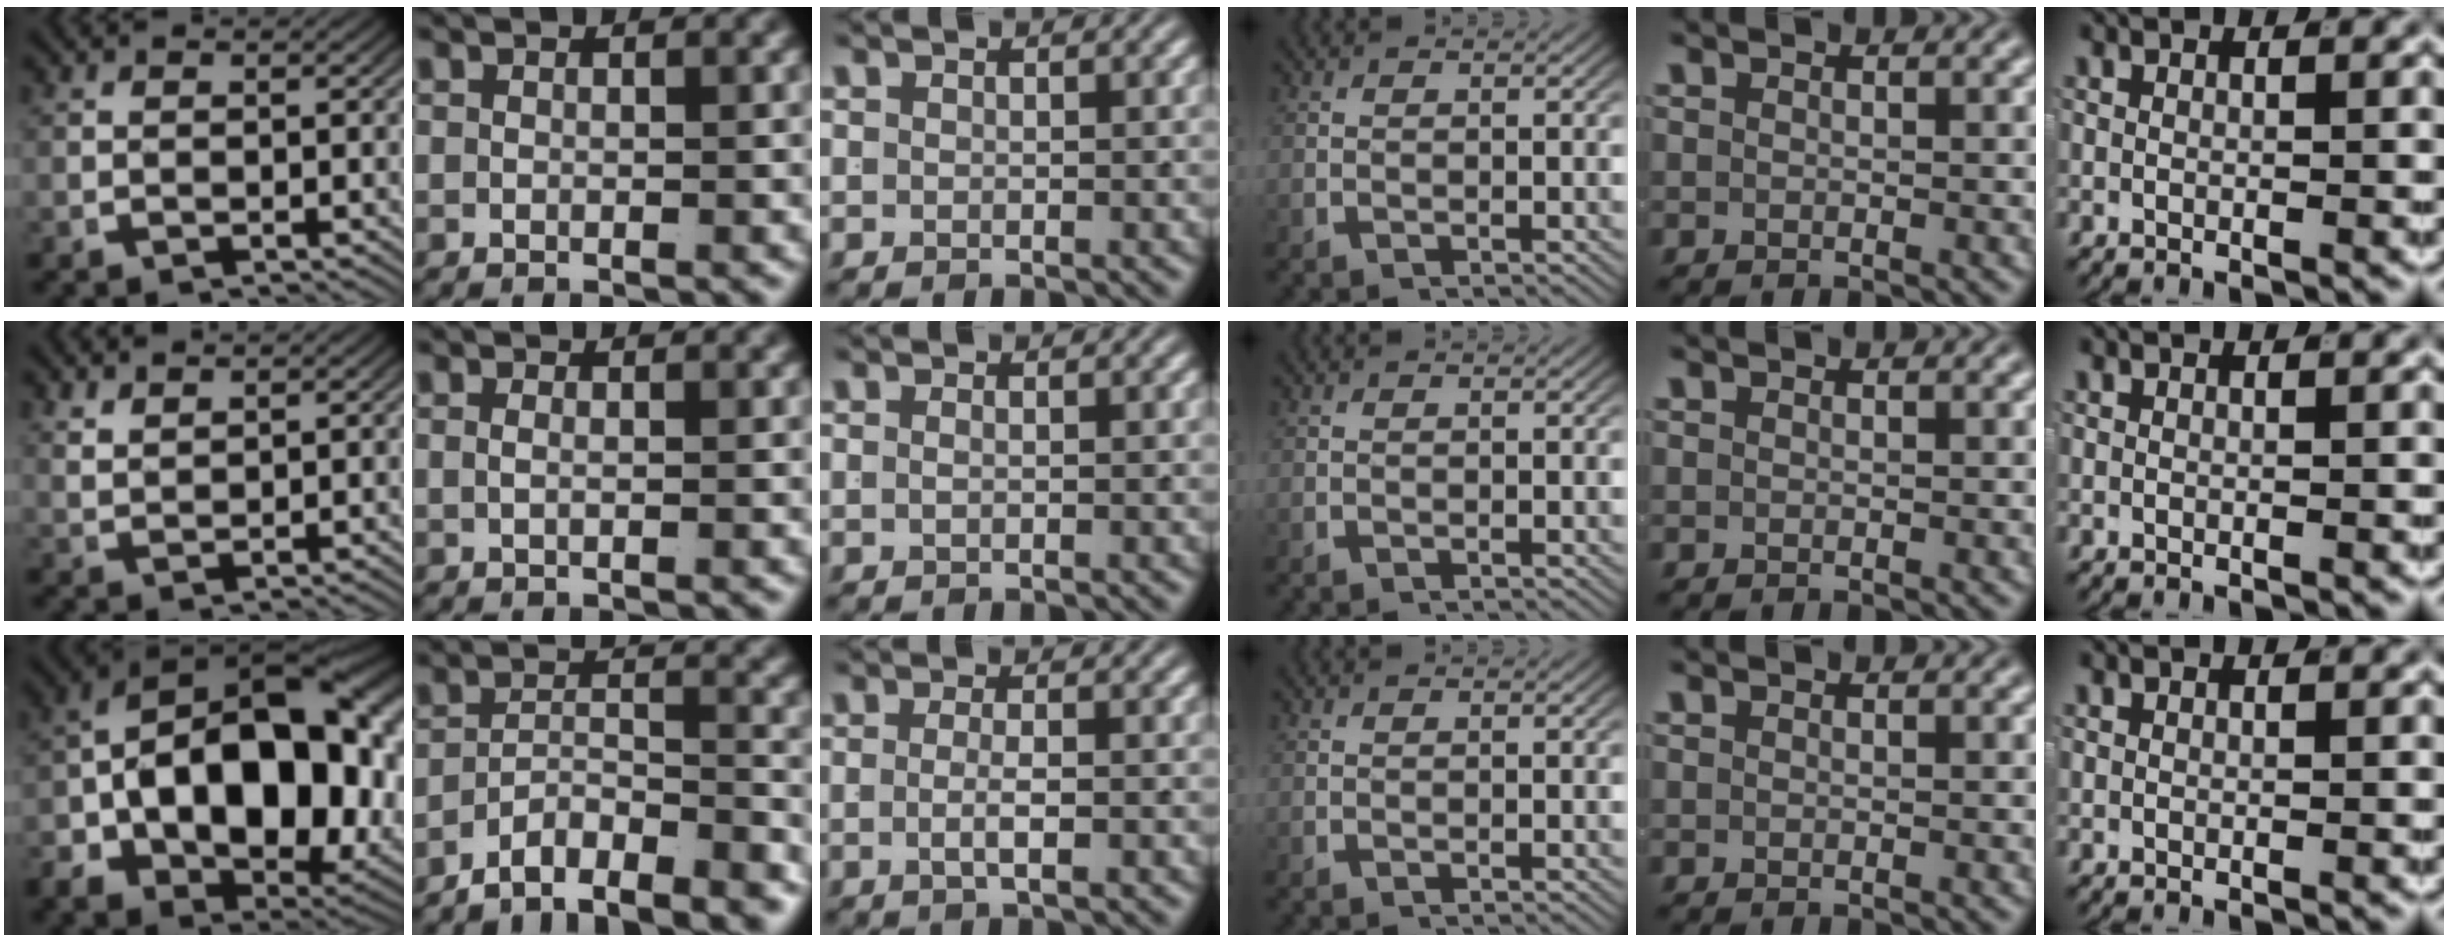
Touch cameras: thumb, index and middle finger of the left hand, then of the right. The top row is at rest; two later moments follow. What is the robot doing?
{"motion": "lift_and_place", "object": "jacket"}